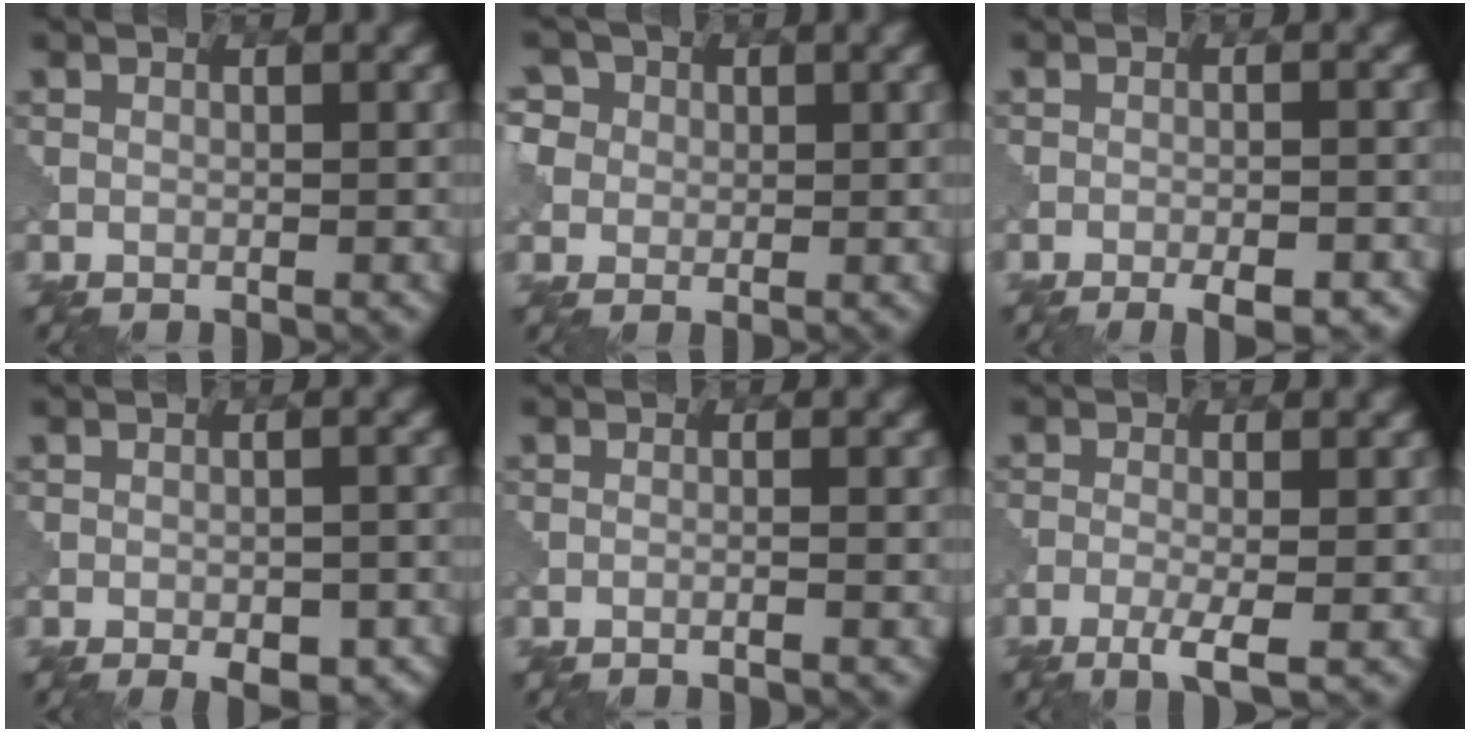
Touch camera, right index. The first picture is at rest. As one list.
[{"total": 3.2, "force": [1.1, 3.0, 0.4], "torque": [-0.033, 0.012, 0.013]}, {"total": 3.6, "force": [-2.8, 0.8, 2.0], "torque": [-0.009, 0.008, -0.032]}, {"total": 3.8, "force": [-2.7, 1.4, 2.2], "torque": [-0.026, -0.007, -0.018]}, {"total": 1.1, "force": [-0.5, 0.5, 0.9], "torque": [0.016, -0.002, -0.034]}, {"total": 2.7, "force": [-1.7, 0.2, 2.1], "torque": [-0.041, -0.004, -0.033]}]